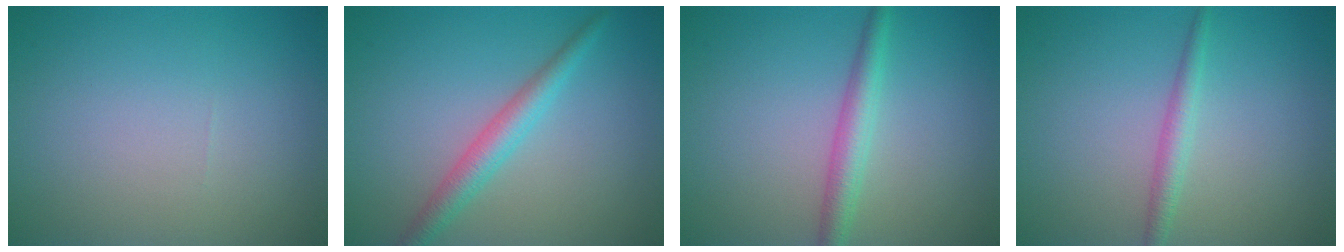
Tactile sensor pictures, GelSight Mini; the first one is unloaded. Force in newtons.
{"total": 2.9, "press": 2.9, "slide": 0.0}
{"total": 2.7, "press": 2.7, "slide": 0.0}
{"total": 1.7, "press": 1.7, "slide": 0.0}